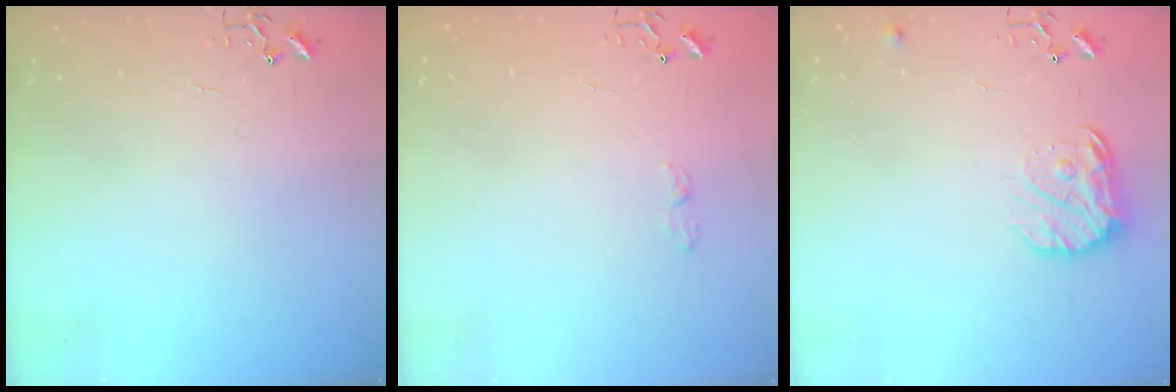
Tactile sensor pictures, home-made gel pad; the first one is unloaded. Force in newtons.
{"total": 4.4, "press": 4.3, "slide": 0.7}
{"total": 12.7, "press": 12.6, "slide": 0.7}